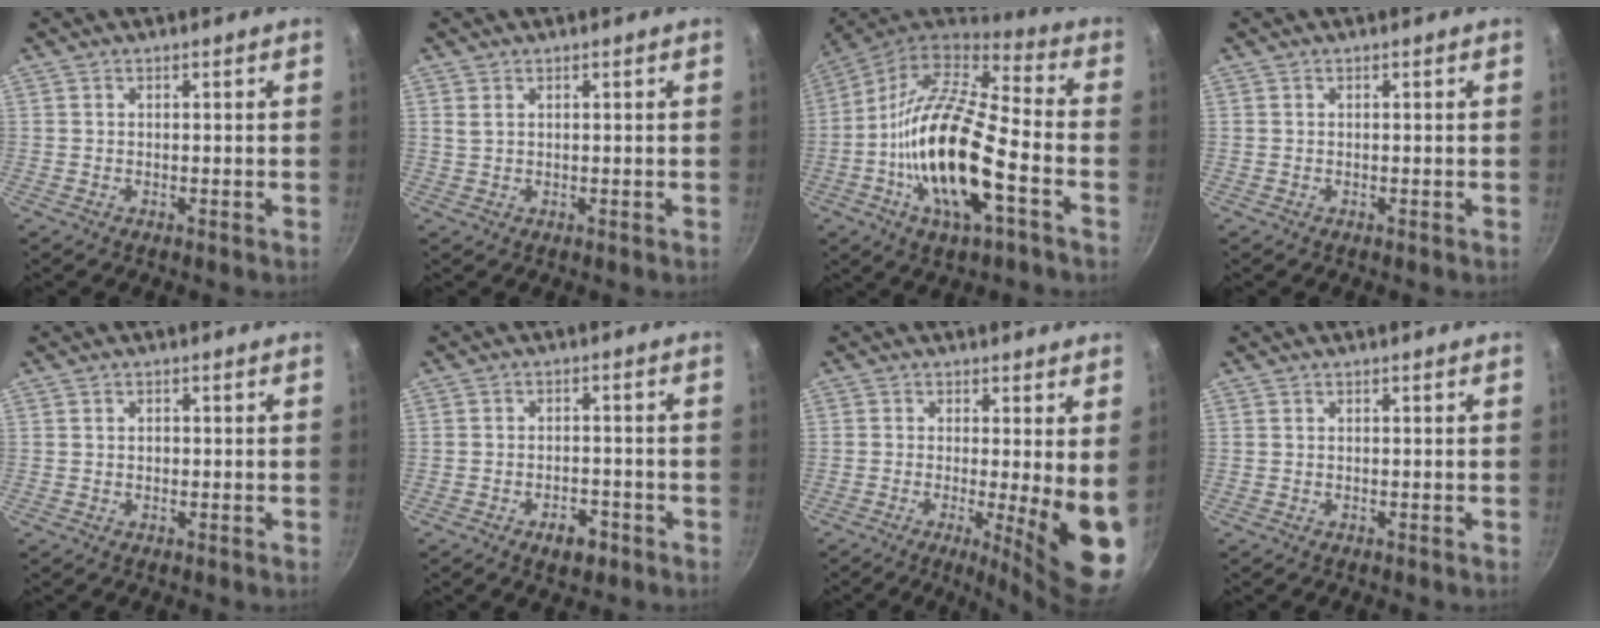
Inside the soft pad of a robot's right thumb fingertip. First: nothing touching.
{"total": 1.2, "force": [0.6, 0.7, 0.8], "torque": [-0.016, 0.000, 0.014]}
{"total": 22.3, "force": [-5.8, 8.2, 19.9], "torque": [-0.370, 0.029, -0.123]}
{"total": 0.0}
{"total": 1.1, "force": [0.2, 0.9, 0.6], "torque": [-0.007, 0.004, 0.003]}
{"total": 4.7, "force": [-2.7, 2.7, 2.7], "torque": [-0.027, 0.021, -0.036]}
{"total": 11.4, "force": [-1.1, 2.3, 11.1], "torque": [-0.137, -0.023, -0.013]}
{"total": 0.0}